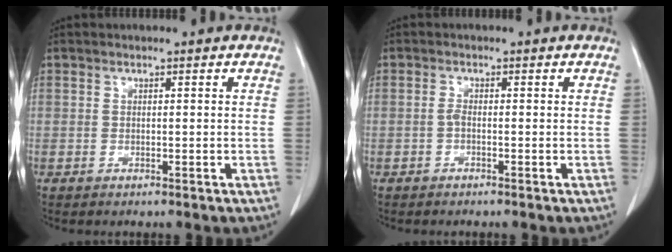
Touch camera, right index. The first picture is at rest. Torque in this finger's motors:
{"motor_torque": [0.26, -0.21, -0.01, 0.02]}